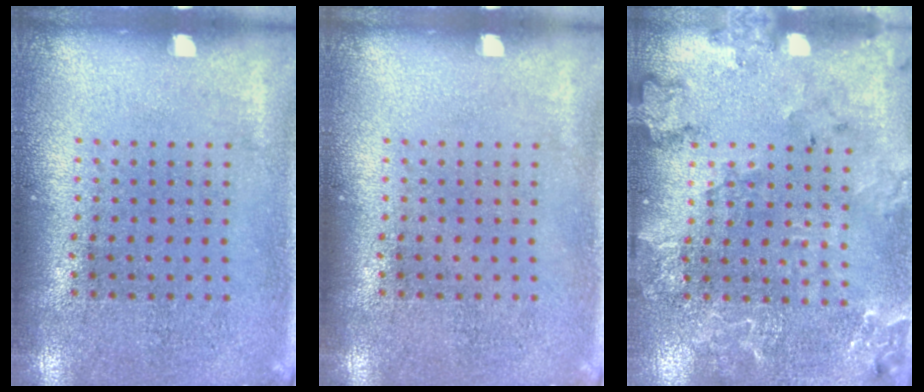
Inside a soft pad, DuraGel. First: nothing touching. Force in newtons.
{"total": 0.0}
{"total": 2.0, "press": 1.9, "slide": 0.4}